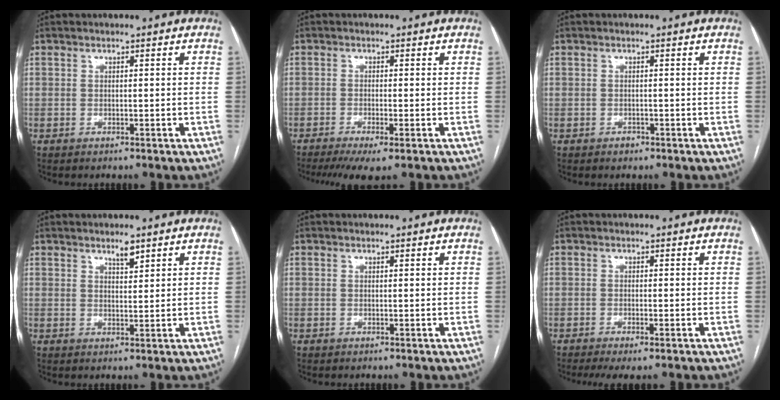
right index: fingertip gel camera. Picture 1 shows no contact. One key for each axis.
{"total": 5.4, "fx": -3.5, "fy": 0.4, "fz": 4.1, "tx": -0.064, "ty": -0.013, "tz": -0.057}
{"total": 0.8, "fx": -0.5, "fy": 0.6, "fz": 0.1, "tx": 0.000, "ty": 0.002, "tz": -0.009}
{"total": 2.3, "fx": 1.8, "fy": 0.5, "fz": 1.4, "tx": -0.029, "ty": -0.002, "tz": 0.033}
{"total": 0.0}
{"total": 3.4, "fx": -2.2, "fy": 0.3, "fz": 2.5, "tx": -0.040, "ty": -0.009, "tz": -0.036}